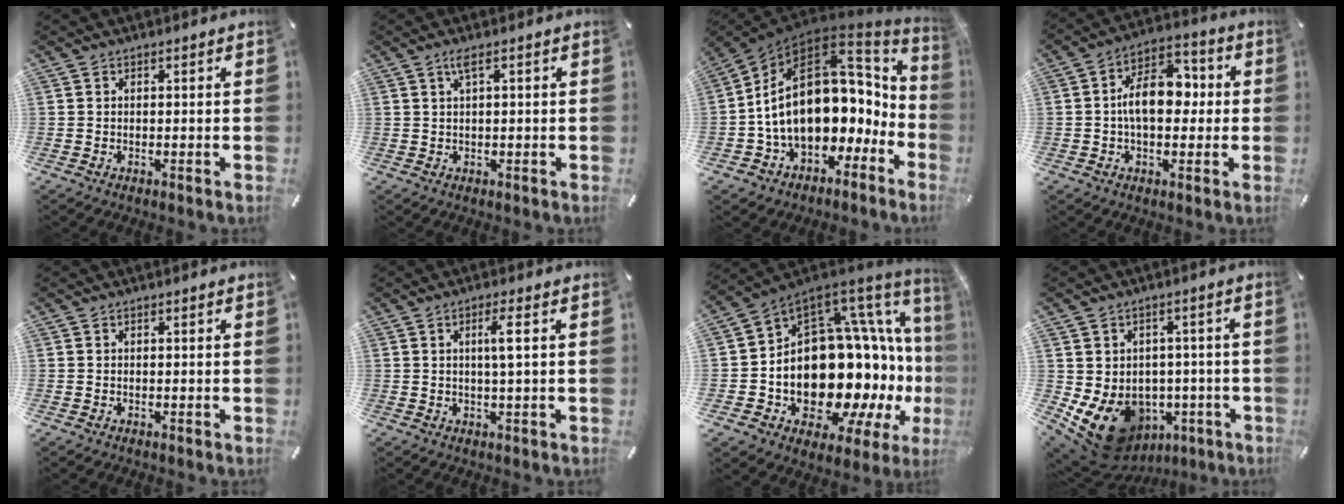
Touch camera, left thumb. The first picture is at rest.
{"total": 2.3, "force": [1.0, 0.3, 2.1], "torque": [-0.045, 0.002, 0.016]}
{"total": 22.9, "force": [1.5, 15.6, 16.6], "torque": [-0.294, -0.034, 0.044]}
{"total": 12.1, "force": [0.0, 7.4, 9.6], "torque": [-0.151, 0.006, -0.001]}
{"total": 0.0}
{"total": 4.6, "force": [0.7, 0.3, 4.5], "torque": [-0.079, -0.005, 0.006]}
{"total": 26.5, "force": [-2.1, 17.0, 20.2], "torque": [-0.316, -0.083, 0.024]}
{"total": 11.1, "force": [-4.2, 8.8, 5.2], "torque": [-0.109, 0.002, -0.069]}